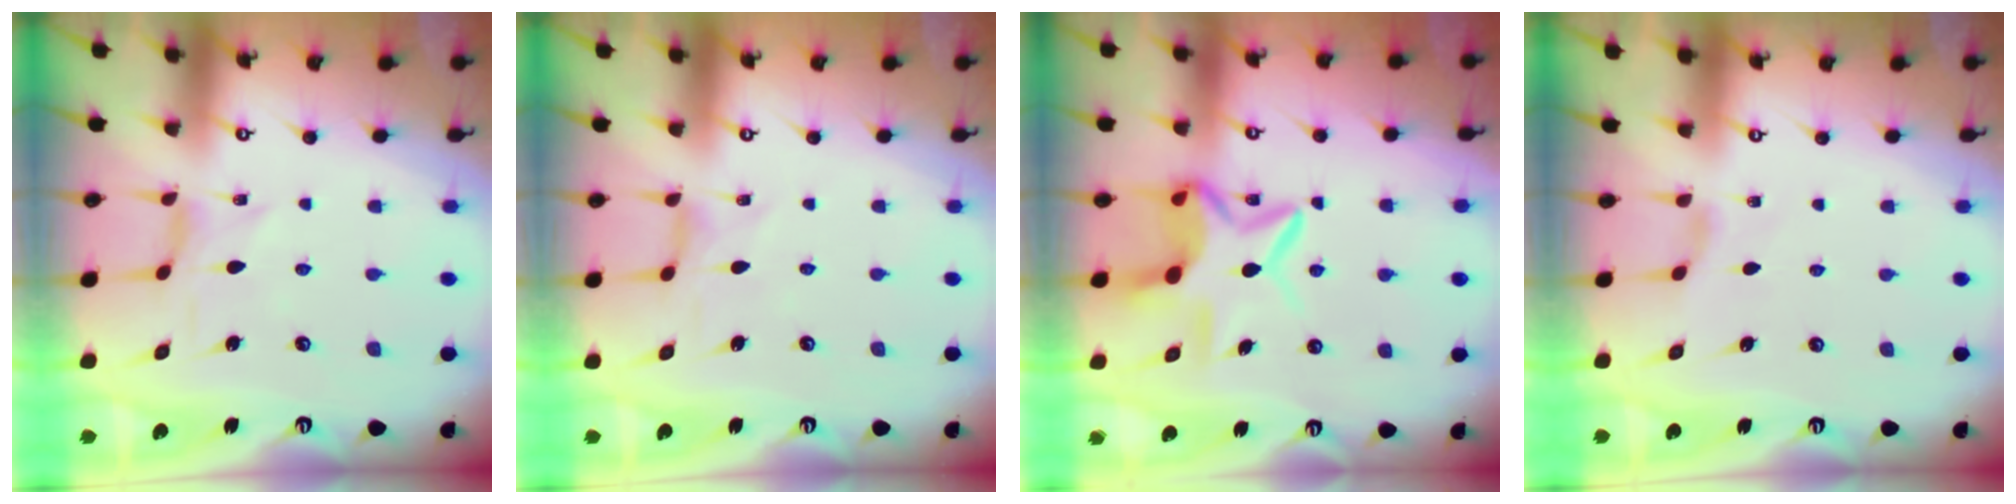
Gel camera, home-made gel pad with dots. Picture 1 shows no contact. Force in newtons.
{"total": 1.3, "press": 1.3, "slide": 0.3}
{"total": 11.0, "press": 11.0, "slide": 1.0}
{"total": 2.3, "press": 2.2, "slide": 0.5}